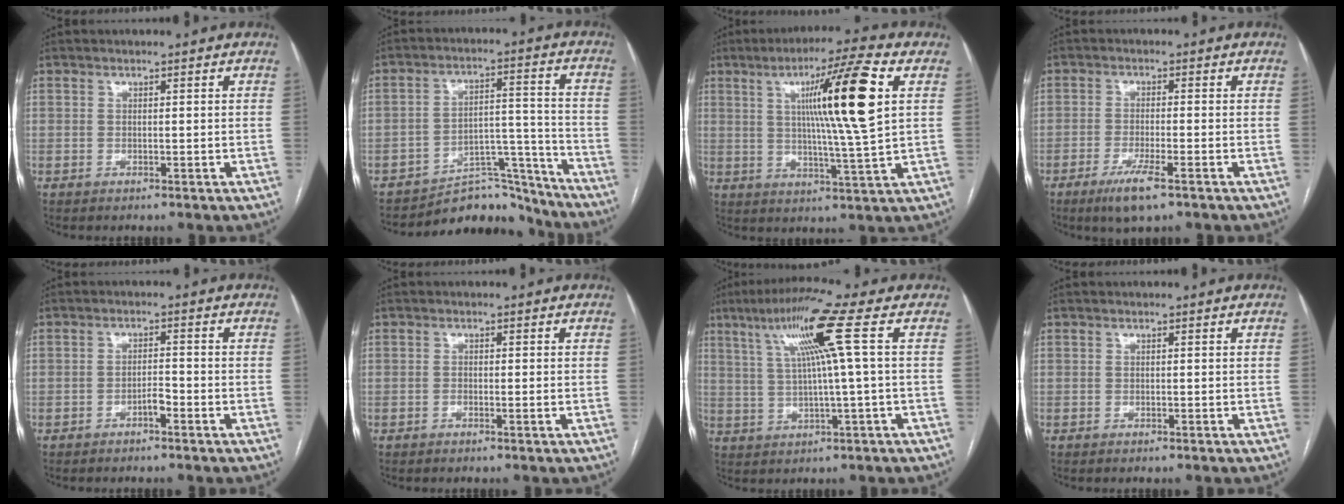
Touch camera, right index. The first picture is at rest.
{"total": 11.2, "force": [-10.7, 3.3, -0.2], "torque": [0.027, 0.066, -0.160]}
{"total": 14.6, "force": [3.9, -1.1, 14.0], "torque": [-0.230, 0.002, 0.061]}
{"total": 5.6, "force": [-3.4, 0.5, 4.4], "torque": [-0.088, -0.012, -0.059]}
{"total": 2.9, "force": [-1.6, 0.7, 2.2], "torque": [-0.035, 0.004, -0.029]}
{"total": 1.0, "force": [-0.3, 0.2, 0.9], "torque": [-0.015, 0.001, -0.005]}
{"total": 10.4, "force": [3.5, -1.8, 9.6], "torque": [-0.173, 0.022, 0.068]}
{"total": 0.0}